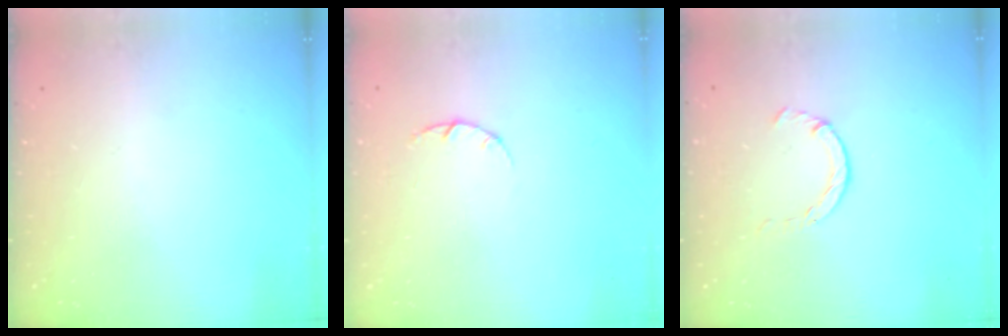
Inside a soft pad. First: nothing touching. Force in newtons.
{"total": 3.0, "press": 3.0, "slide": 0.4}
{"total": 2.1, "press": 2.1, "slide": 0.3}